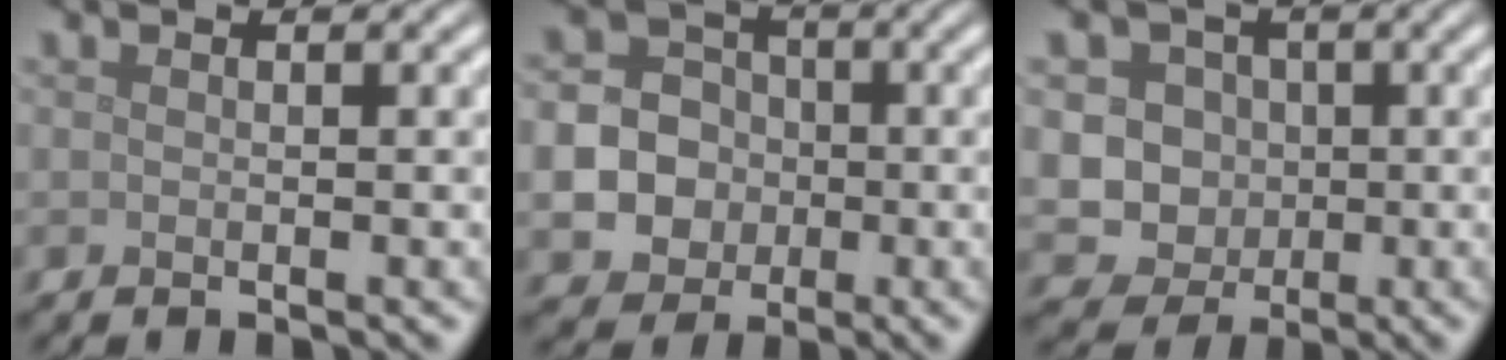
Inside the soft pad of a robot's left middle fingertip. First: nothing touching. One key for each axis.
{"total": 10.1, "fx": -2.2, "fy": 9.4, "fz": 2.9, "tx": -0.075, "ty": -0.016, "tz": -0.055}
{"total": 7.0, "fx": 0.6, "fy": 6.5, "fz": 2.5, "tx": -0.030, "ty": 0.025, "tz": -0.009}